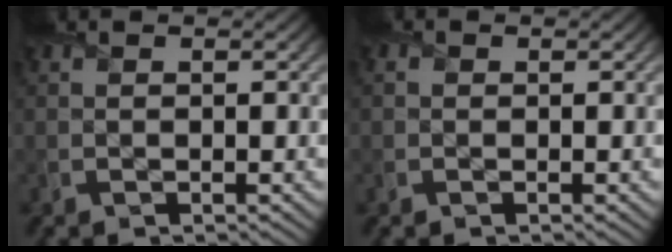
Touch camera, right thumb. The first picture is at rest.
{"total": 0.7, "force": [0.1, 0.7, 0.2], "torque": [-0.002, -0.003, 0.001]}